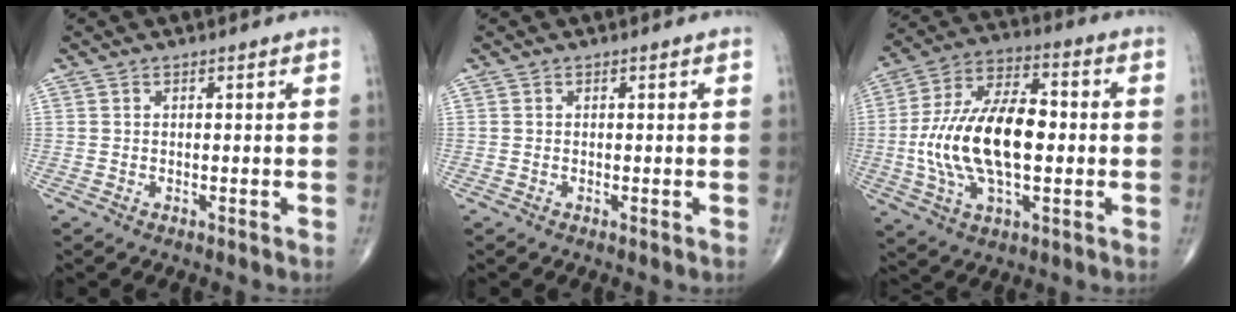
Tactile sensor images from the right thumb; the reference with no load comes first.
{"total": 0.0}
{"total": 19.8, "force": [-1.2, 9.8, 17.2], "torque": [-0.328, 0.023, -0.021]}